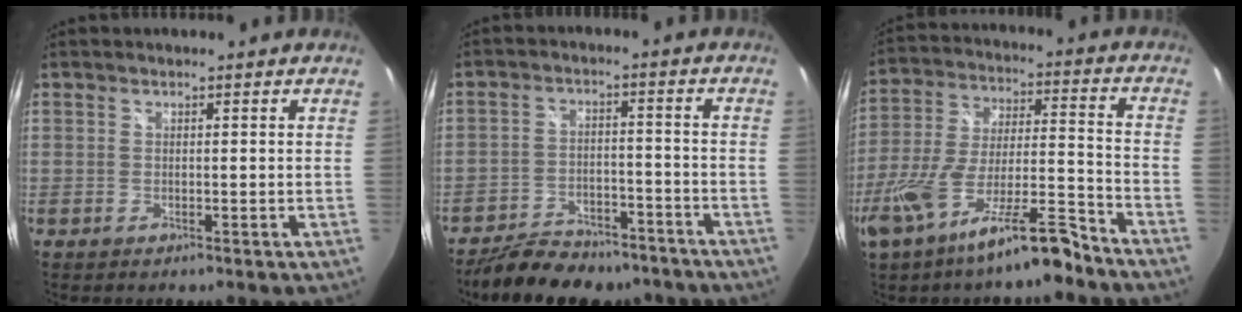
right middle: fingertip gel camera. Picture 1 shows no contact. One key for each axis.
{"total": 15.7, "fx": -13.2, "fy": 6.0, "fz": 6.2, "tx": -0.131, "ty": 0.001, "tz": -0.179}
{"total": 17.4, "fx": -12.3, "fy": 2.9, "fz": 11.9, "tx": -0.233, "ty": -0.027, "tz": -0.209}